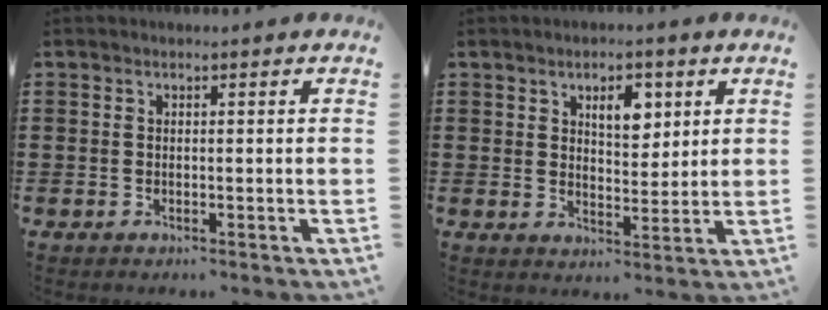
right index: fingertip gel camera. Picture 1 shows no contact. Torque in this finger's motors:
{"motor_torque": [0.16, -0.05, 0.12, 0.08]}